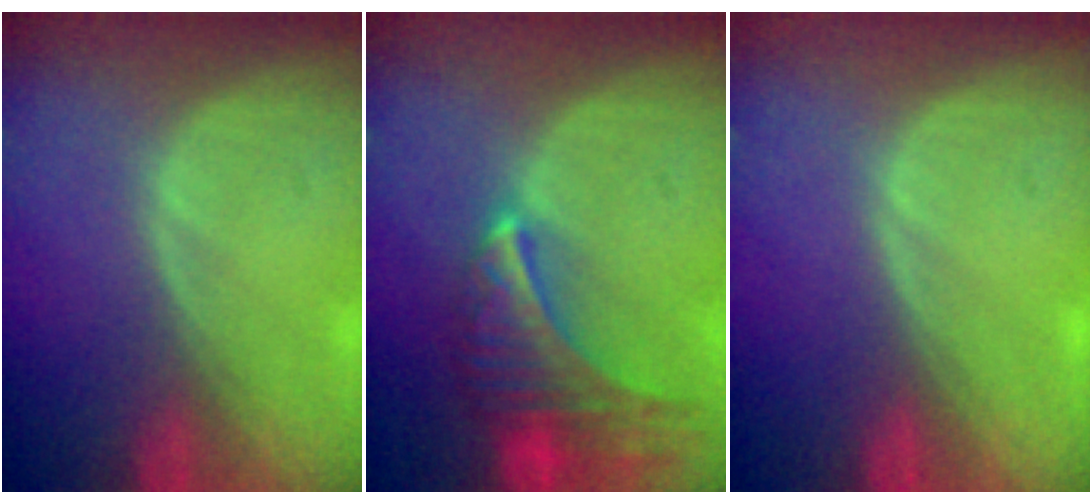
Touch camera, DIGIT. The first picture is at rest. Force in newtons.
{"total": 9.2, "press": 8.1, "slide": 4.3}
{"total": 0.0}